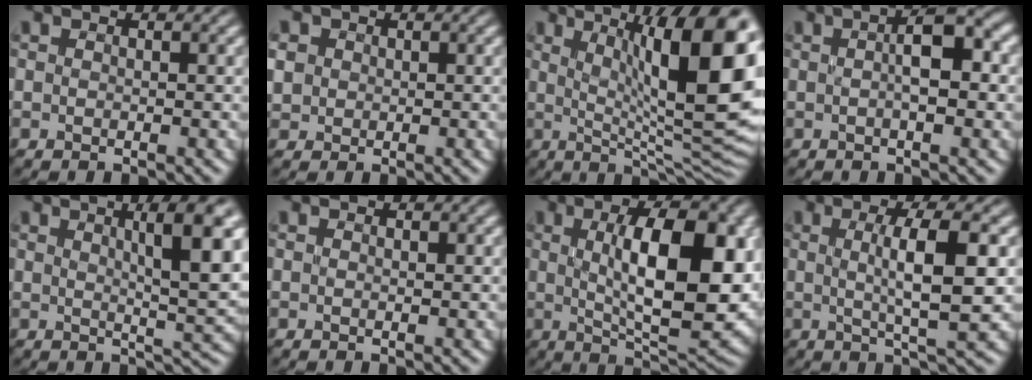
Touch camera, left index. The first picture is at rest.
{"total": 1.2, "force": [0.1, 1.2, 0.0], "torque": [-0.012, 0.000, 0.010]}
{"total": 14.6, "force": [3.3, 3.7, 13.7], "torque": [-0.194, 0.002, 0.064]}
{"total": 4.0, "force": [0.2, 0.8, 3.9], "torque": [-0.070, 0.010, 0.006]}
{"total": 7.7, "force": [2.7, 1.5, 7.1], "torque": [-0.089, 0.007, 0.048]}
{"total": 0.0}
{"total": 11.7, "force": [1.3, 3.8, 10.9], "torque": [-0.161, -0.002, 0.031]}
{"total": 6.0, "force": [0.3, 1.1, 5.9], "torque": [-0.093, 0.005, 0.011]}